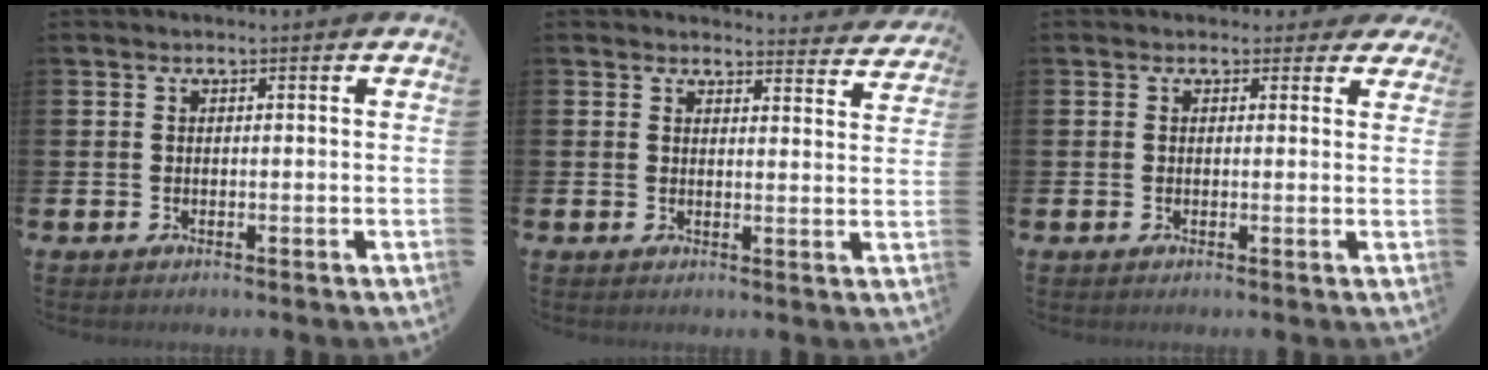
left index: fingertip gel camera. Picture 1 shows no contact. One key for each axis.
{"total": 2.9, "fx": 2.9, "fy": 0.4, "fz": 0.1, "tx": -0.001, "ty": -0.025, "tz": 0.050}
{"total": 1.3, "fx": 0.6, "fy": 1.2, "fz": 0.1, "tx": 0.003, "ty": 0.006, "tz": 0.007}